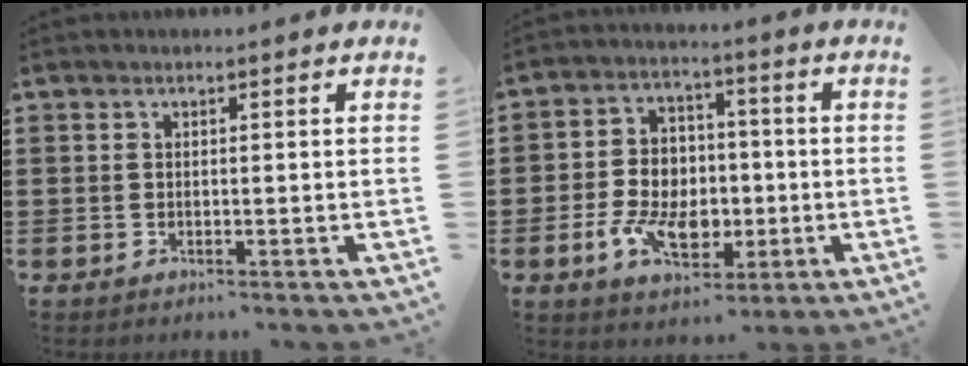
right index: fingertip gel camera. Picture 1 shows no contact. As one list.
[{"total": 8.7, "force": [-2.2, 6.3, 5.7], "torque": [-0.113, 0.016, -0.039]}]